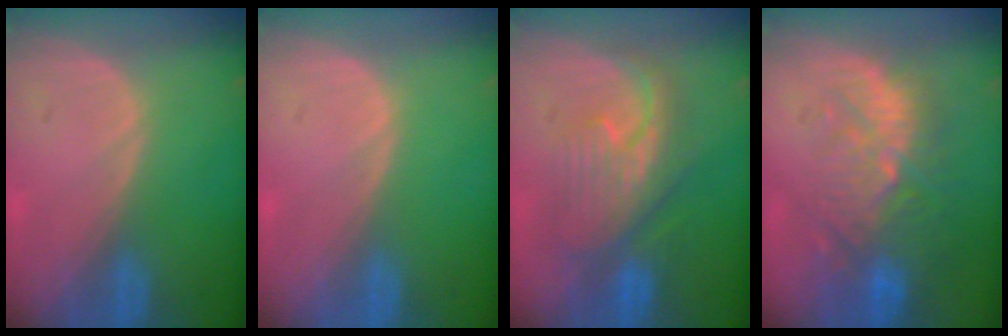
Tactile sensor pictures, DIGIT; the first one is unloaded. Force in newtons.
{"total": 0.0}
{"total": 8.2, "press": 8.2, "slide": 0.6}
{"total": 11.1, "press": 9.7, "slide": 5.4}